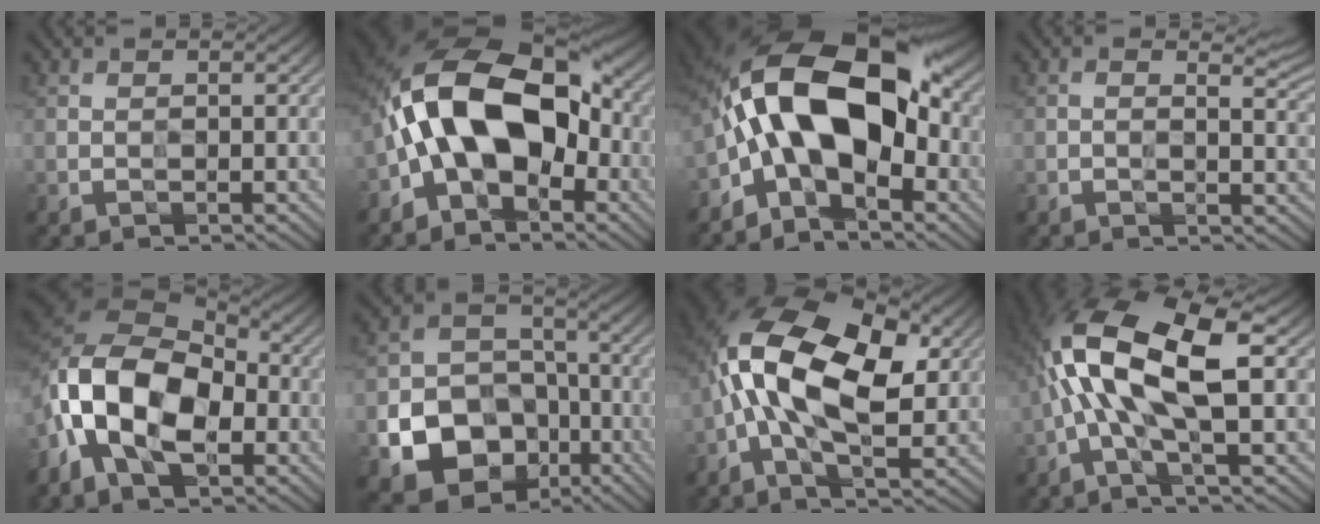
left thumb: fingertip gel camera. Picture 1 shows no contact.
{"total": 13.7, "force": [-2.1, 8.0, 10.9], "torque": [-0.206, 0.025, -0.059]}
{"total": 14.4, "force": [-1.6, 7.6, 12.2], "torque": [-0.214, 0.026, -0.043]}
{"total": 2.7, "force": [1.3, 0.4, 2.3], "torque": [-0.042, 0.004, 0.019]}
{"total": 15.2, "force": [-4.2, 9.4, 11.2], "torque": [-0.237, -0.014, -0.091]}
{"total": 16.0, "force": [-7.0, 12.8, 6.7], "torque": [-0.145, -0.047, -0.133]}
{"total": 15.2, "force": [1.3, 8.0, 12.9], "torque": [-0.268, 0.029, 0.003]}
{"total": 12.6, "force": [0.9, 4.0, 12.0], "torque": [-0.264, 0.028, 0.005]}